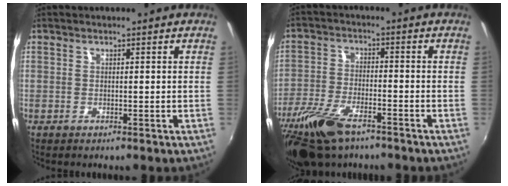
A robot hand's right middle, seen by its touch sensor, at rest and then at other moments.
{"total": 12.6, "force": [-8.7, 5.0, 7.6], "torque": [-0.182, -0.027, -0.169]}